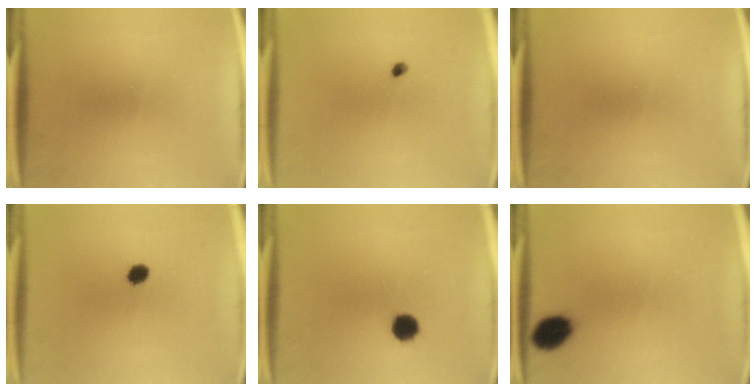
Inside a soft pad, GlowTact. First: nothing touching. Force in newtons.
{"total": 0.9}
{"total": 0.0}
{"total": 2.8}
{"total": 4.3}
{"total": 7.0}